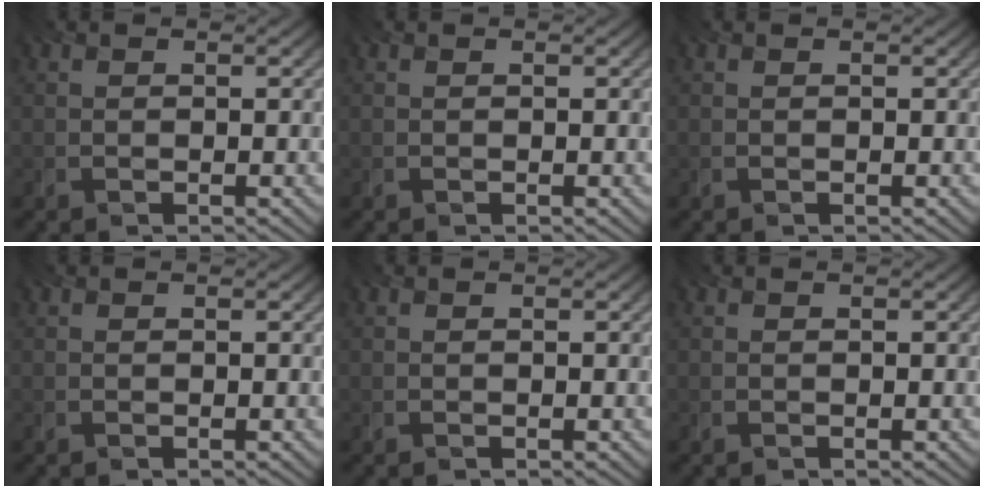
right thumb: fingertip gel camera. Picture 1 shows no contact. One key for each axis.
{"total": 0.0}
{"total": 0.0}
{"total": 0.0}
{"total": 0.0}
{"total": 0.0}